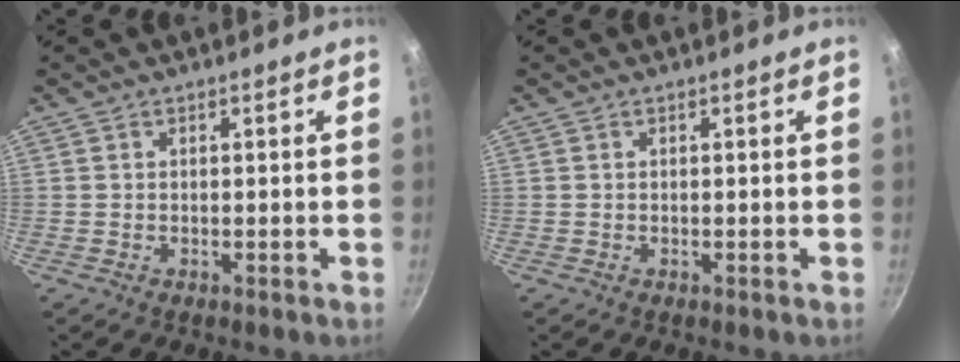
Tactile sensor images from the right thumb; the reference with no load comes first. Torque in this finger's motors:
{"motor_torque": [-0.03, 0.01, 0.00, 0.00, 0.00]}